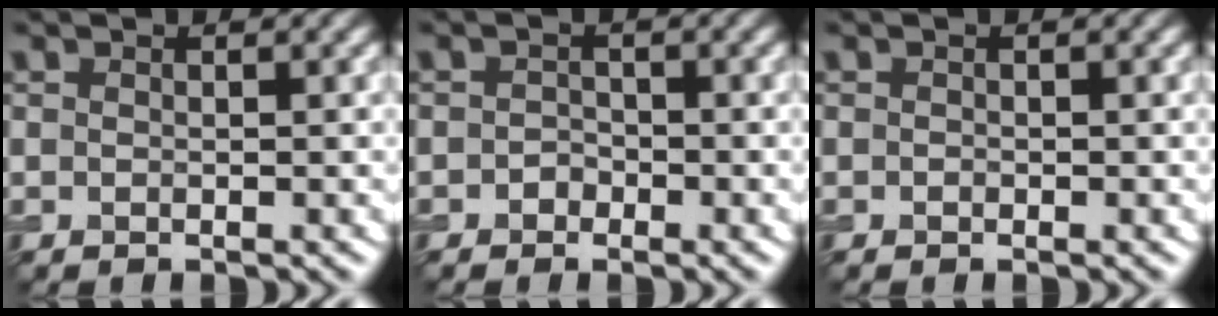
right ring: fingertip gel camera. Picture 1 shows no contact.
{"total": 1.1, "force": [-0.6, 0.9, 0.3], "torque": [-0.003, 0.001, -0.012]}
{"total": 0.0}